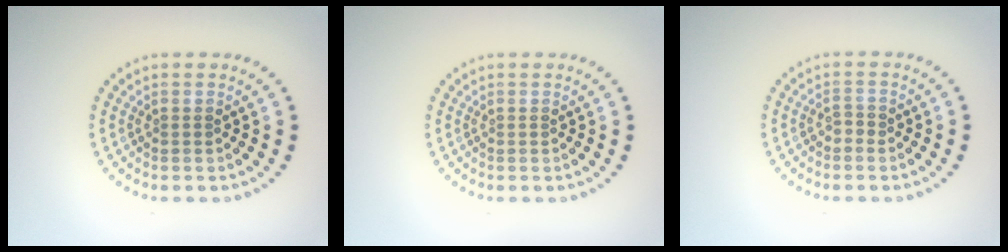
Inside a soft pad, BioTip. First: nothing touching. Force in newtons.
{"total": 0.0}
{"total": 0.9, "press": 0.8, "slide": 0.4}